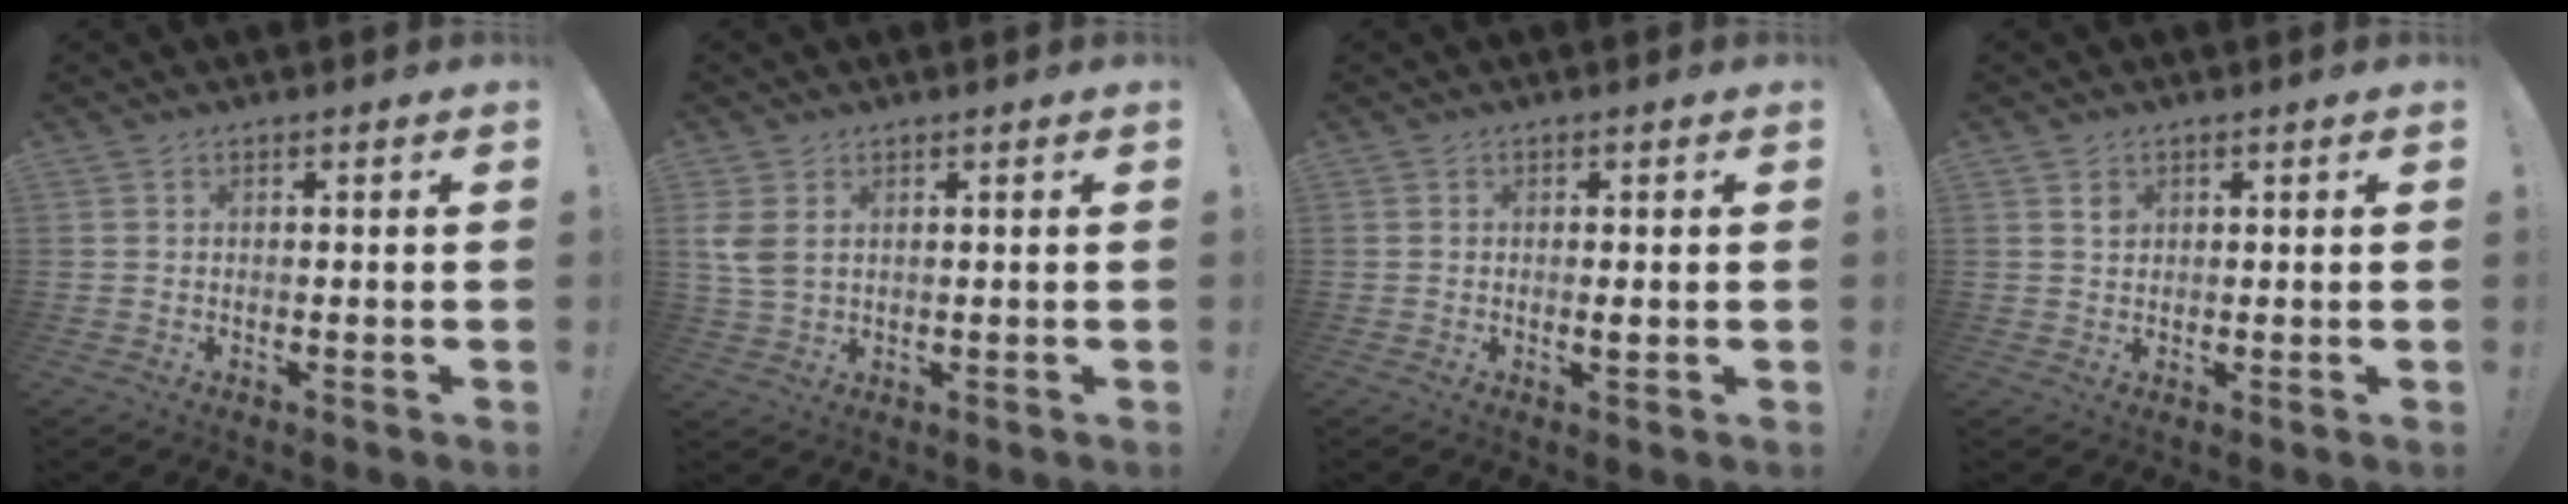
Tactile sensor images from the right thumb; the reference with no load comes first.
{"total": 5.2, "force": [1.8, 3.2, 3.7], "torque": [-0.075, -0.009, 0.034]}
{"total": 1.3, "force": [0.0, 0.2, 1.3], "torque": [-0.016, -0.005, -0.001]}
{"total": 1.9, "force": [0.9, 1.5, 0.6], "torque": [0.011, -0.009, 0.012]}